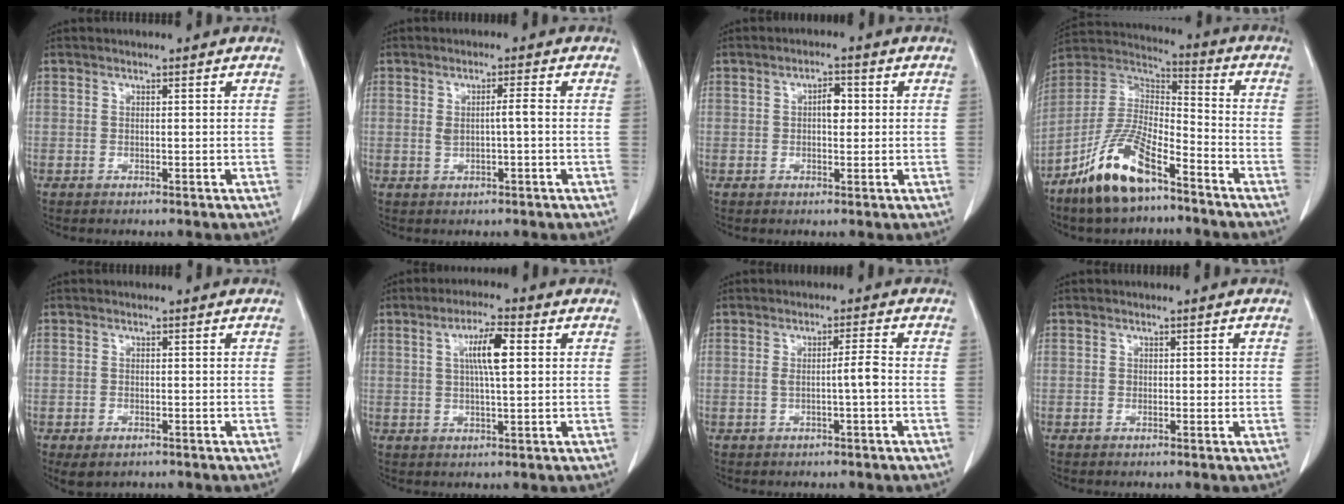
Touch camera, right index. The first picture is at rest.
{"total": 2.8, "force": [0.0, 0.3, 2.8], "torque": [-0.050, 0.004, 0.004]}
{"total": 2.8, "force": [0.3, 1.3, 2.4], "torque": [-0.037, 0.005, 0.003]}
{"total": 14.1, "force": [-9.1, 4.2, 9.8], "torque": [-0.204, 0.003, -0.172]}
{"total": 3.0, "force": [-1.9, 1.5, 1.7], "torque": [-0.031, -0.005, -0.022]}
{"total": 6.2, "force": [1.4, 0.8, 6.0], "torque": [-0.109, 0.008, 0.025]}
{"total": 3.0, "force": [-0.5, -0.2, 2.9], "torque": [-0.049, 0.002, -0.007]}
{"total": 1.2, "force": [-0.1, 0.8, 0.9], "torque": [-0.011, 0.004, 0.000]}